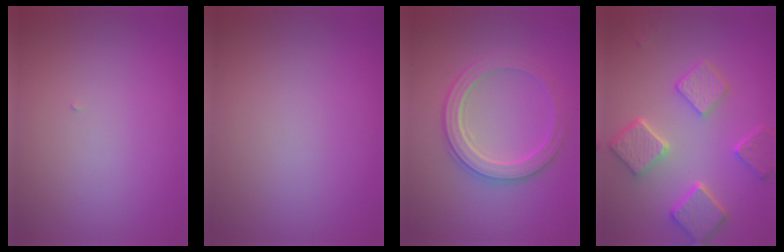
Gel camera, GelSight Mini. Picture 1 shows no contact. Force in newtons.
{"total": 0.0}
{"total": 3.4, "press": 3.4, "slide": 0.7}
{"total": 5.5, "press": 4.3, "slide": 3.3}